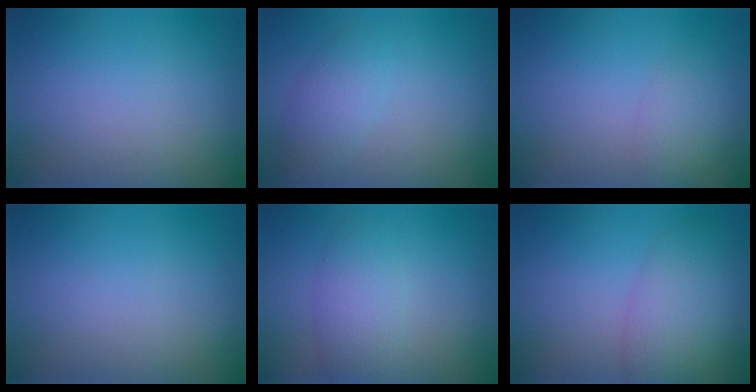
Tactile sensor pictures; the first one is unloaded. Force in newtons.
{"total": 2.2, "press": 2.2, "slide": 0.1}
{"total": 1.8, "press": 1.8, "slide": 0.1}
{"total": 0.0}
{"total": 2.9, "press": 2.9, "slide": 0.2}
{"total": 4.6, "press": 4.6, "slide": 0.2}